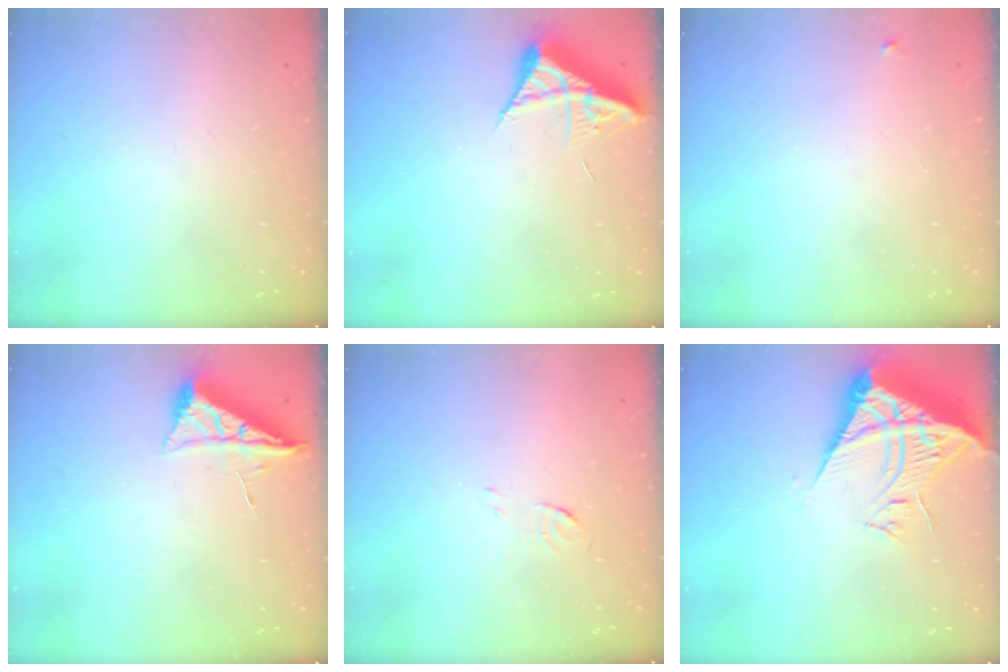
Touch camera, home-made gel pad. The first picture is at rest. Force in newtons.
{"total": 9.2, "press": 9.2, "slide": 0.8}
{"total": 3.3, "press": 3.3, "slide": 0.4}
{"total": 6.5, "press": 6.5, "slide": 0.8}
{"total": 3.9, "press": 3.7, "slide": 1.2}
{"total": 10.3, "press": 10.3, "slide": 1.2}